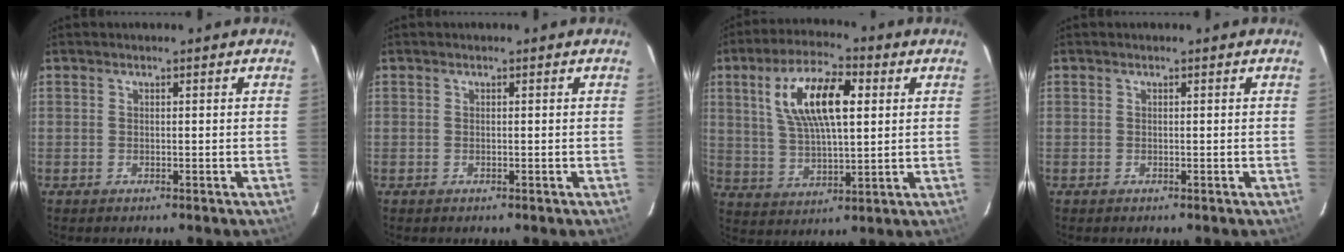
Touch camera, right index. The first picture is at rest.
{"total": 0.0}
{"total": 14.0, "force": [4.2, 5.3, 12.2], "torque": [-0.229, 0.016, 0.080]}
{"total": 0.0}